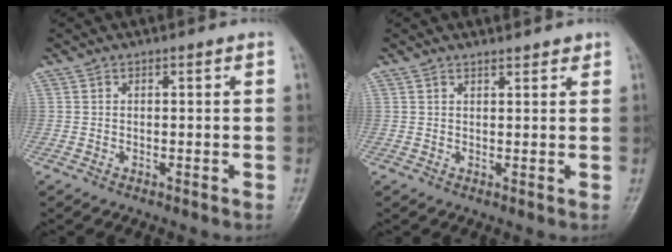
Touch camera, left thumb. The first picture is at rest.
{"total": 1.8, "force": [1.6, 0.6, 0.5], "torque": [0.002, -0.008, 0.021]}